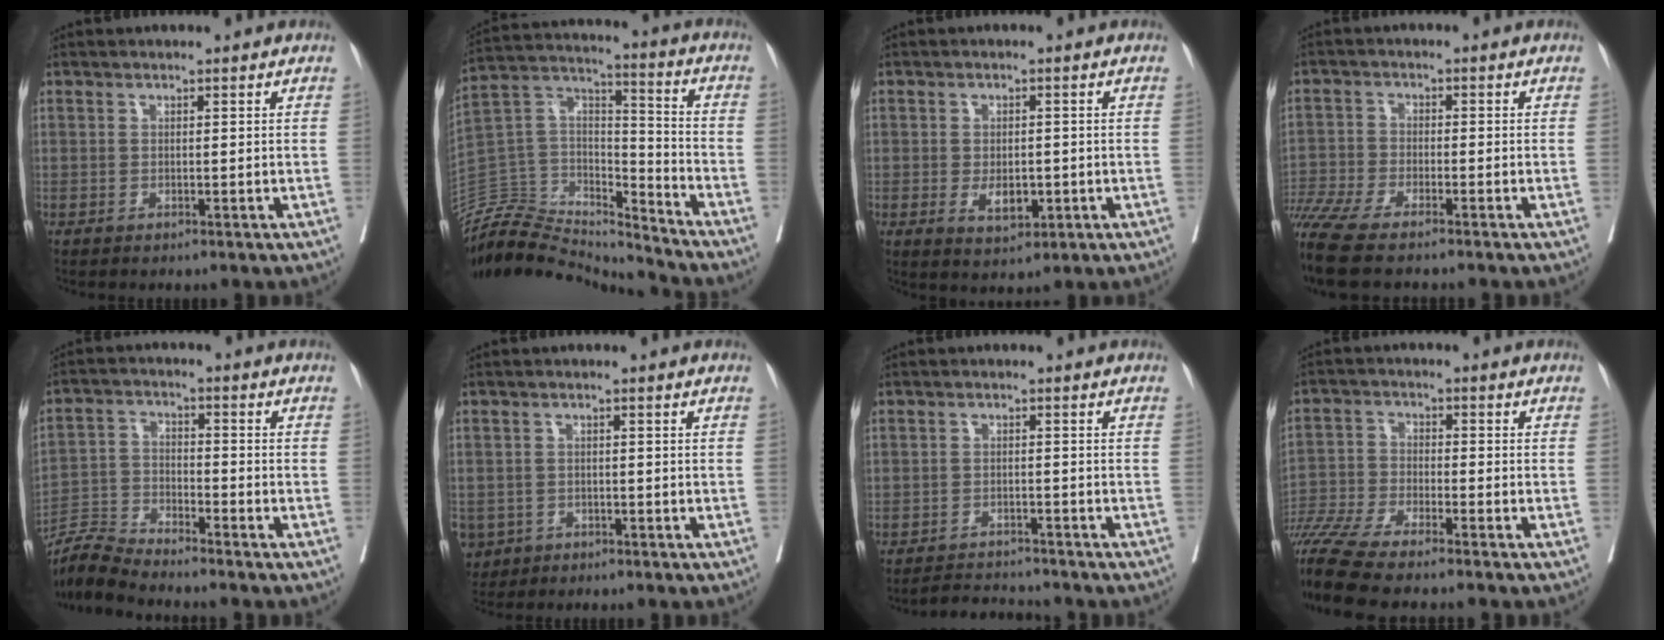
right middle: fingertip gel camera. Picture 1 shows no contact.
{"total": 16.6, "force": [-16.3, 2.7, 0.8], "torque": [-0.005, 0.068, -0.293]}
{"total": 4.4, "force": [-1.0, 2.4, 3.6], "torque": [-0.057, -0.004, -0.006]}
{"total": 10.1, "force": [-8.1, 1.0, 5.9], "torque": [-0.115, -0.017, -0.146]}
{"total": 6.5, "force": [-6.4, -0.5, 0.8], "torque": [-0.023, -0.008, -0.130]}
{"total": 5.4, "force": [-2.8, 4.5, 1.1], "torque": [-0.023, 0.005, -0.043]}
{"total": 3.5, "force": [-3.4, 0.4, -0.5], "torque": [0.008, -0.007, -0.055]}
{"total": 12.2, "force": [-10.4, 0.2, 6.3], "torque": [-0.123, -0.026, -0.190]}